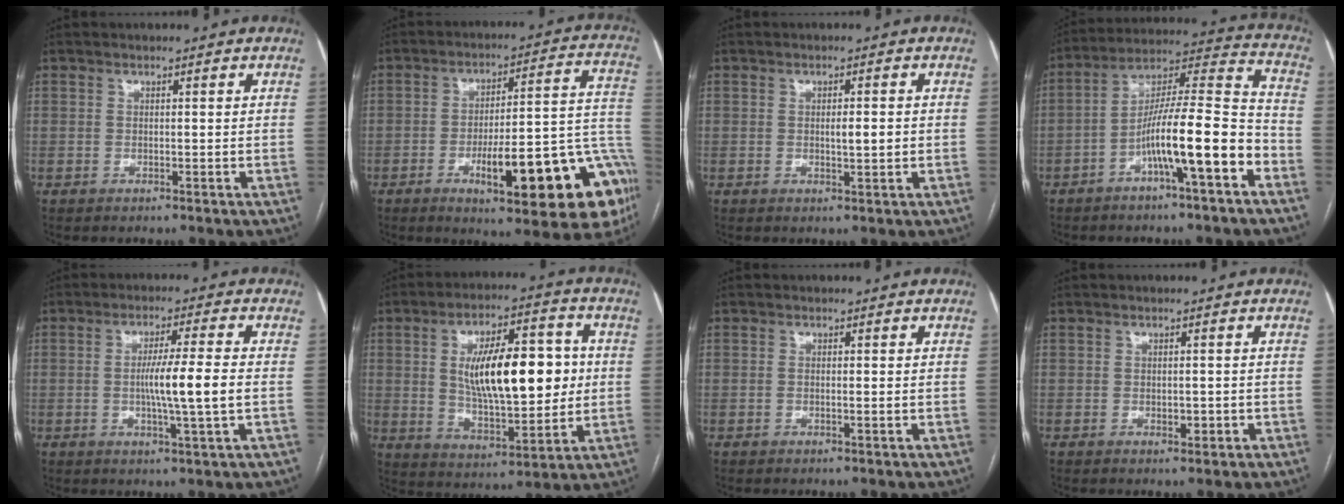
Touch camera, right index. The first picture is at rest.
{"total": 23.0, "force": [-9.3, 4.8, 20.5], "torque": [-0.171, 0.030, -0.117]}
{"total": 2.5, "force": [-0.1, 0.5, 2.4], "torque": [-0.041, -0.001, 0.001]}
{"total": 14.5, "force": [-6.2, 1.1, 13.0], "torque": [-0.223, 0.018, -0.103]}
{"total": 7.7, "force": [-0.7, -0.7, 7.6], "torque": [-0.131, -0.005, -0.012]}
{"total": 16.9, "force": [1.8, 5.3, 16.0], "torque": [-0.266, 0.017, 0.035]}
{"total": 0.9, "force": [-0.1, 0.1, 0.9], "torque": [-0.019, 0.000, -0.001]}
{"total": 1.6, "force": [-0.5, 0.8, 1.3], "torque": [-0.023, -0.001, -0.002]}